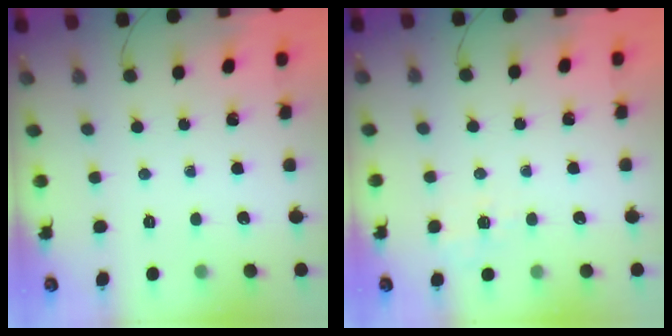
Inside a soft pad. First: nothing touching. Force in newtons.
{"total": 2.0, "press": 1.2, "slide": 1.6}